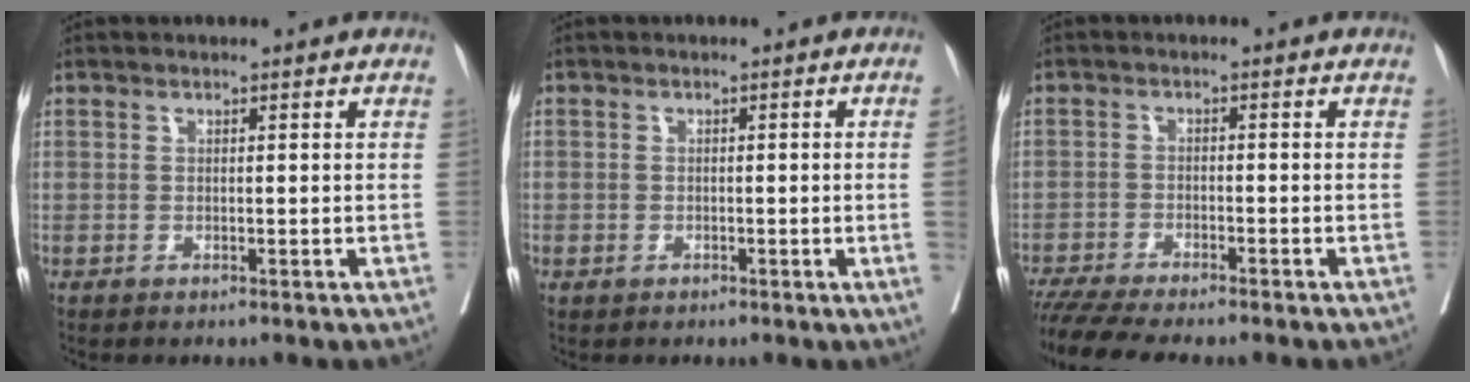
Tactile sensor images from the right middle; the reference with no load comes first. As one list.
[{"total": 1.4, "force": [-0.3, 0.1, 1.3], "torque": [-0.019, 0.004, -0.004]}, {"total": 9.2, "force": [-8.0, 0.2, 4.5], "torque": [-0.062, -0.017, -0.125]}]